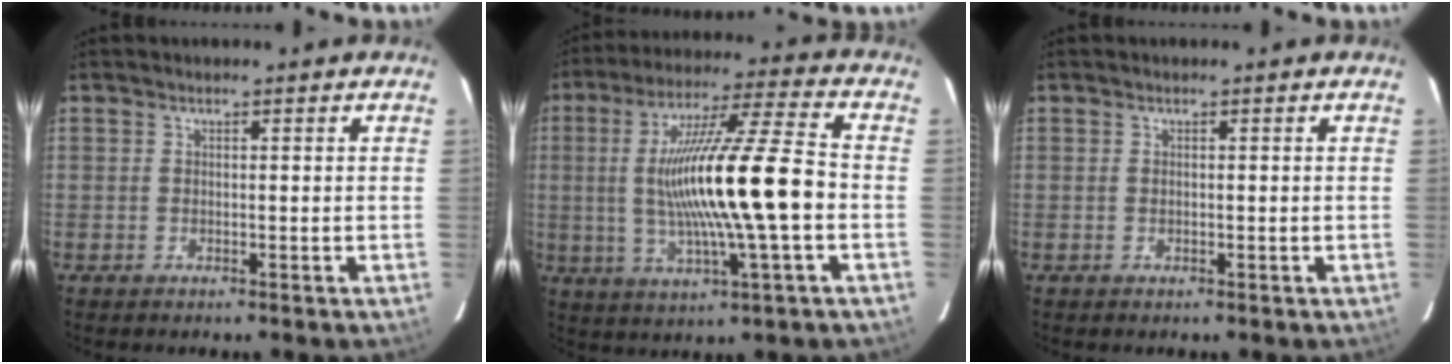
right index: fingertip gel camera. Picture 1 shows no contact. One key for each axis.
{"total": 17.2, "fx": -1.4, "fy": 0.4, "fz": 17.2, "tx": -0.311, "ty": 0.004, "tz": -0.027}
{"total": 0.0}